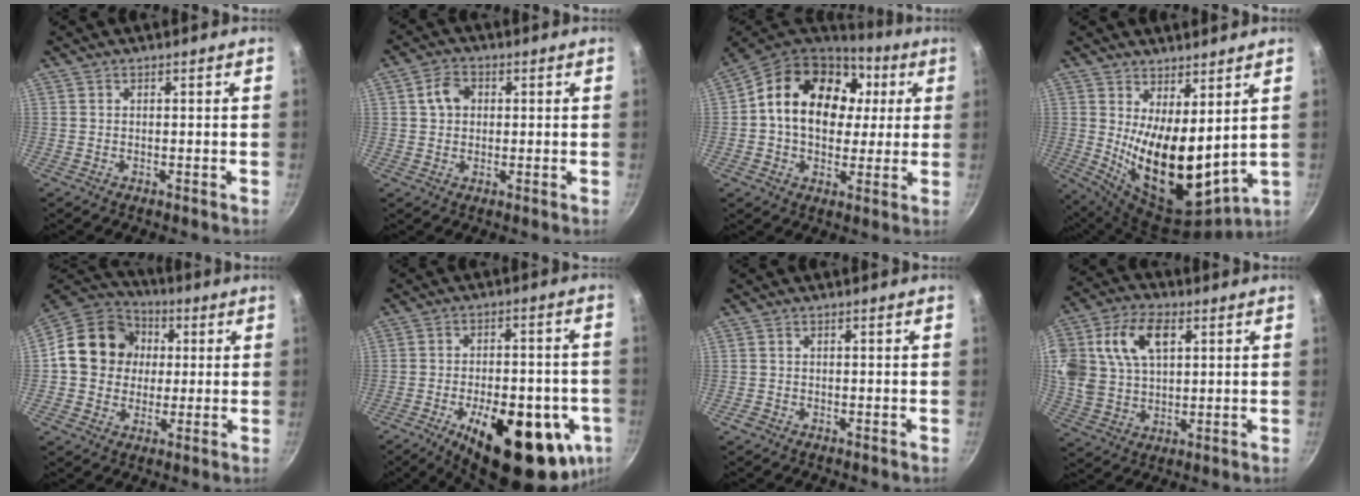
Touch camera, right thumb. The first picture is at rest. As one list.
[{"total": 4.8, "force": [0.9, 3.7, 2.8], "torque": [-0.035, 0.010, 0.010]}, {"total": 21.0, "force": [4.1, 15.3, 13.8], "torque": [-0.211, 0.018, 0.056]}, {"total": 16.4, "force": [3.6, 7.6, 14.1], "torque": [-0.205, -0.059, 0.081]}, {"total": 15.4, "force": [1.8, 13.5, 7.3], "torque": [-0.095, 0.023, 0.015]}, {"total": 24.1, "force": [-9.1, 10.6, 19.6], "torque": [-0.244, 0.016, -0.117]}, {"total": 1.1, "force": [-0.7, 0.9, 0.3], "torque": [-0.006, 0.003, -0.010]}, {"total": 19.2, "force": [6.2, 12.7, 13.0], "torque": [-0.274, 0.013, 0.116]}]